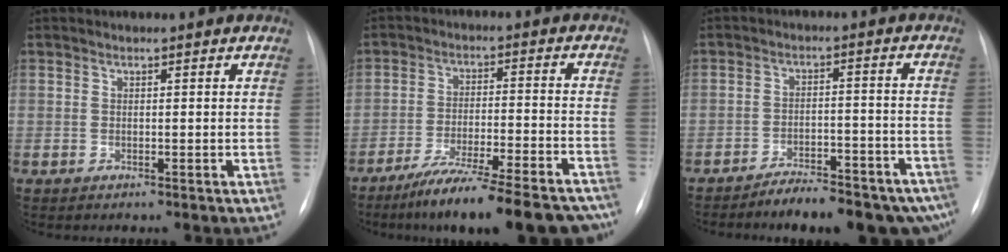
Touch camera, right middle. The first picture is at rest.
{"total": 19.4, "force": [-16.4, 2.3, 10.1], "torque": [-0.111, -0.004, -0.242]}
{"total": 14.5, "force": [-12.2, 4.0, 6.7], "torque": [-0.041, 0.034, -0.162]}